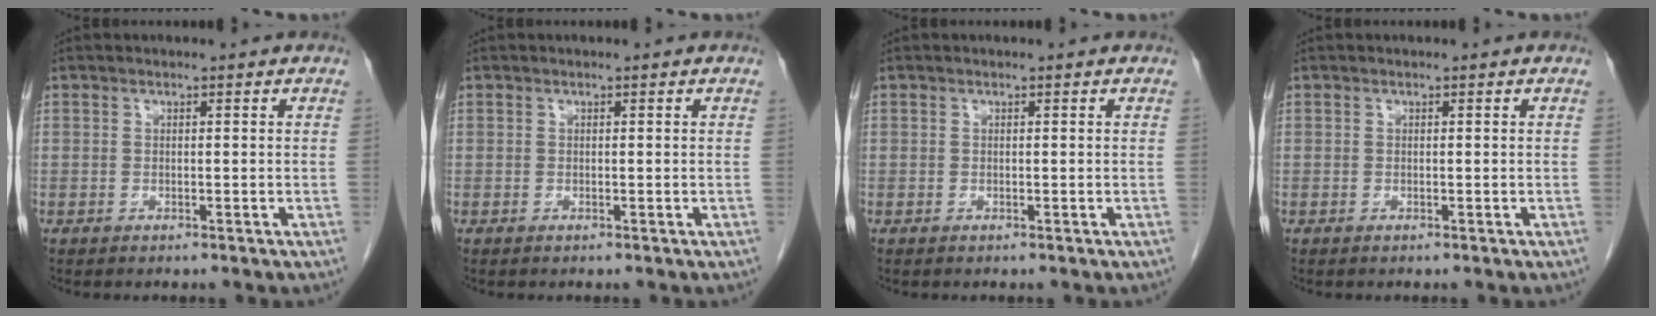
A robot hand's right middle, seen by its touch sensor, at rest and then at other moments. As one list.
[{"total": 0.0}, {"total": 0.0}, {"total": 0.0}]